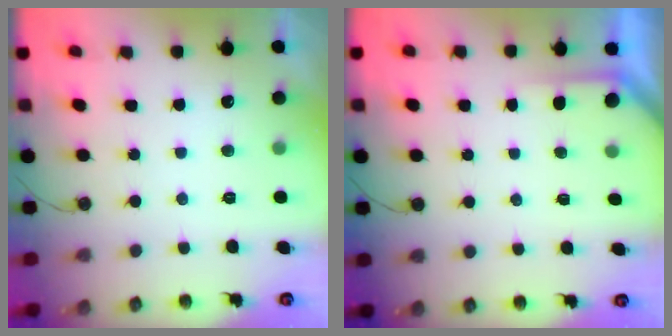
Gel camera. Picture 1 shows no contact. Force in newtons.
{"total": 1.7, "press": 1.7, "slide": 0.3}